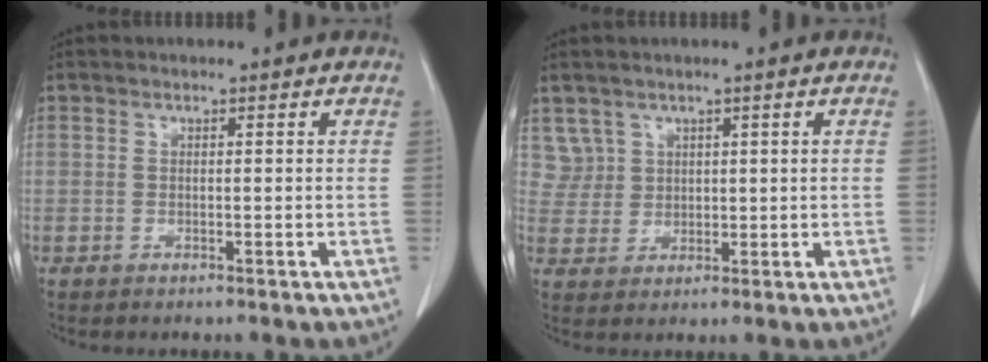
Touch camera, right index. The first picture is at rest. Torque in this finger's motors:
{"motor_torque": [-0.25, 0.23, -0.17, -0.02]}